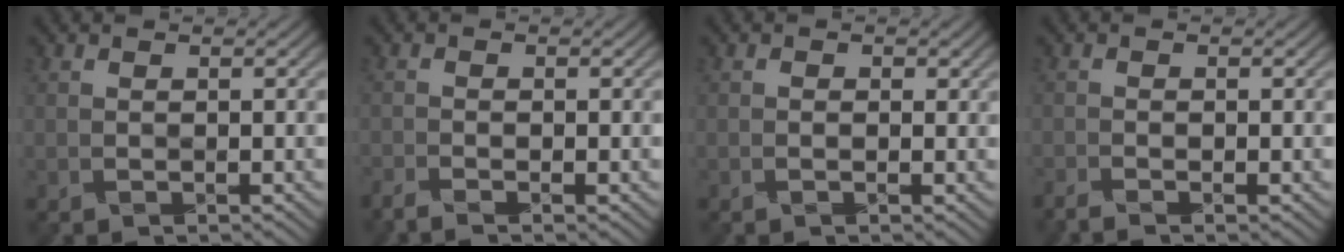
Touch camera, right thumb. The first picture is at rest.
{"total": 1.9, "force": [-1.7, 0.4, 0.9], "torque": [-0.026, -0.004, -0.038]}
{"total": 0.9, "force": [-0.1, 0.6, 0.6], "torque": [-0.012, 0.000, -0.002]}
{"total": 1.7, "force": [-1.4, 0.3, 0.8], "torque": [-0.026, -0.006, -0.032]}